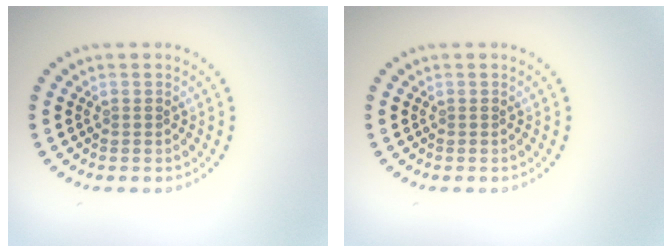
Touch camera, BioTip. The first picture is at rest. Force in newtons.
{"total": 0.0}